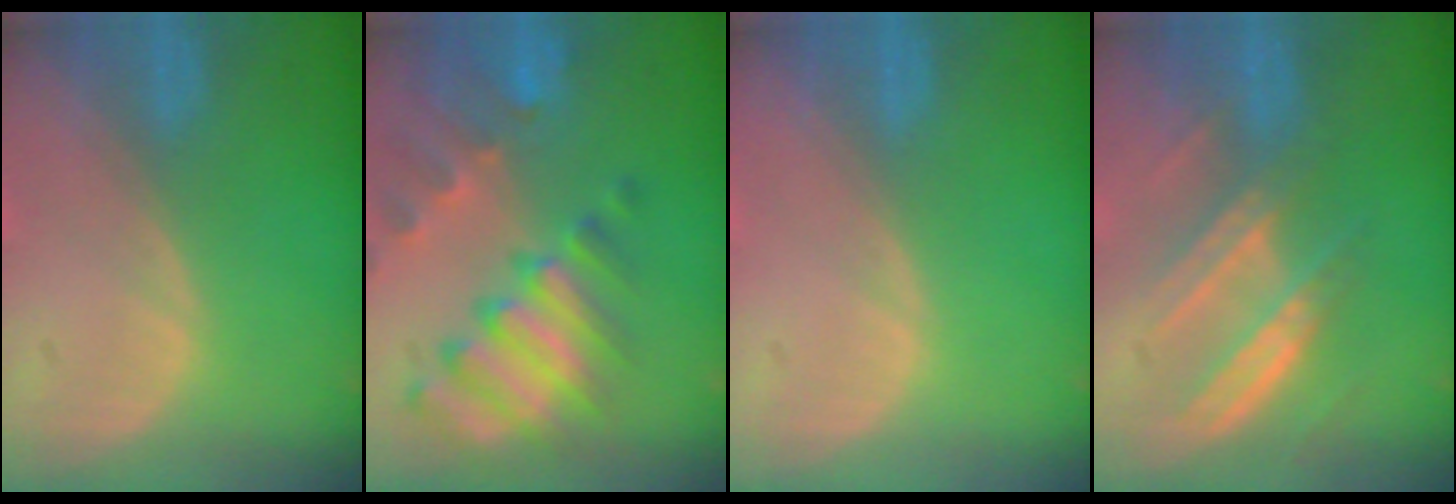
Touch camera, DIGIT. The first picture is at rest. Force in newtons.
{"total": 11.0, "press": 9.4, "slide": 5.7}
{"total": 0.0}
{"total": 6.8, "press": 6.7, "slide": 1.0}